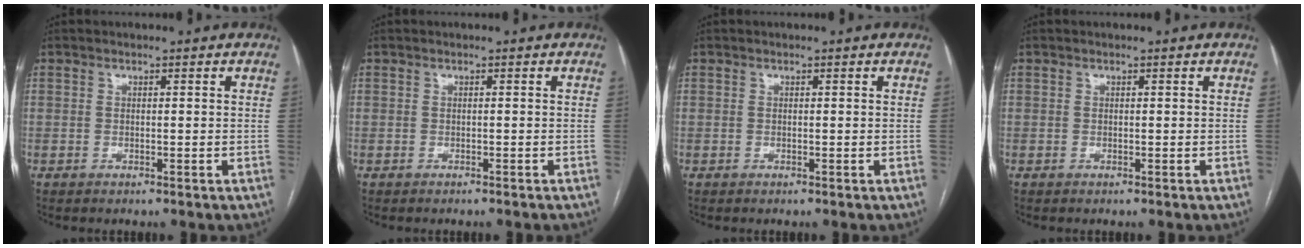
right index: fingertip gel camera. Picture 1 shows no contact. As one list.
[{"total": 1.2, "force": [-1.1, 0.1, 0.5], "torque": [-0.008, -0.001, -0.014]}, {"total": 0.0}, {"total": 0.0}]